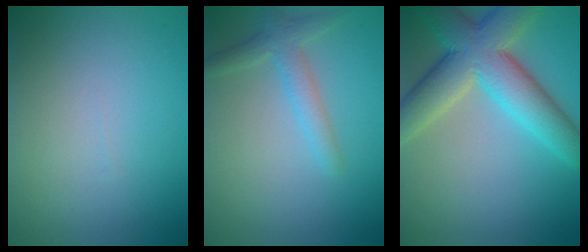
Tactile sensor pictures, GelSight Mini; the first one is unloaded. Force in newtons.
{"total": 2.5, "press": 2.5, "slide": 0.1}
{"total": 8.7, "press": 8.7, "slide": 0.5}